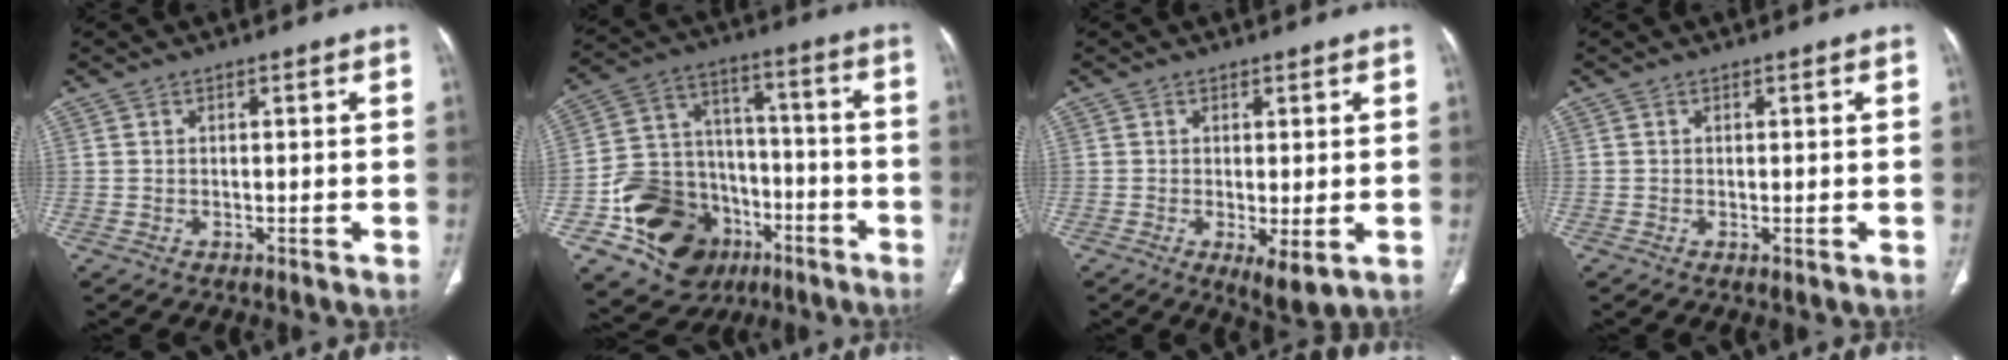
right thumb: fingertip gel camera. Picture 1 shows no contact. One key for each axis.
{"total": 20.9, "fx": -8.8, "fy": 16.2, "fz": 9.8, "tx": -0.139, "ty": 0.085, "tz": -0.134}
{"total": 4.7, "fx": -1.0, "fy": 1.5, "fz": 4.3, "tx": -0.072, "ty": -0.018, "tz": -0.012}
{"total": 0.0}